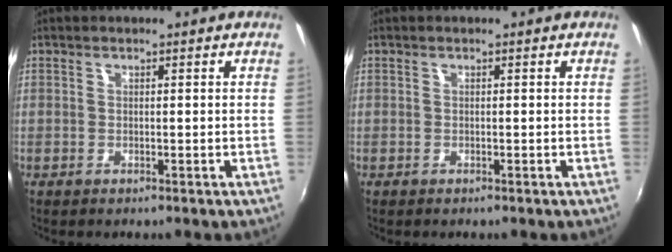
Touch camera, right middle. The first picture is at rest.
{"total": 0.0}